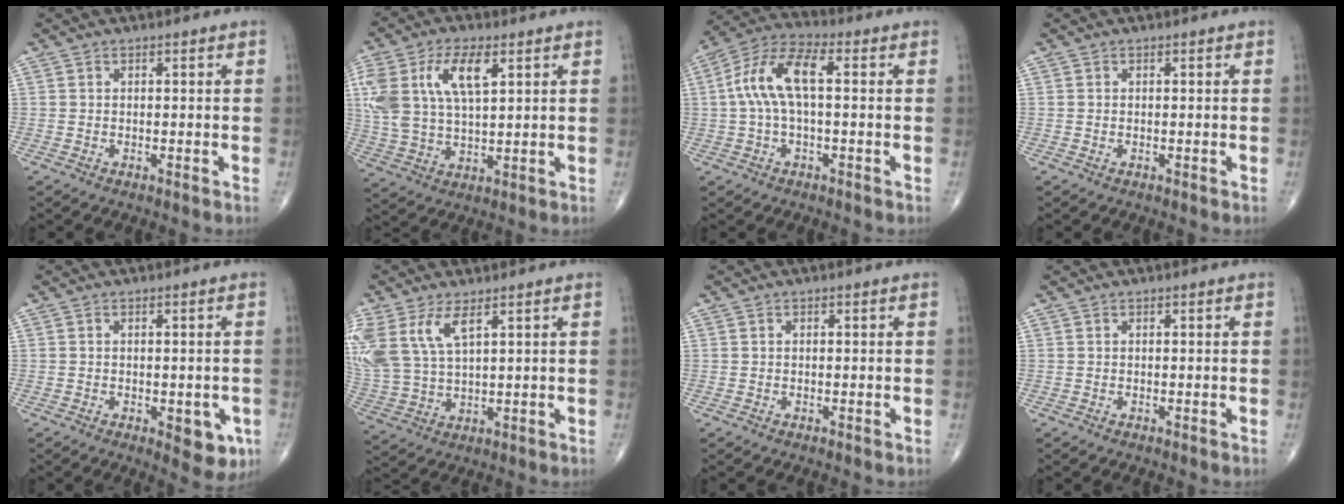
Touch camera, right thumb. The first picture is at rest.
{"total": 14.2, "force": [5.1, 6.7, 11.5], "torque": [-0.239, 0.001, 0.102]}
{"total": 11.1, "force": [0.9, 4.6, 10.0], "torque": [-0.216, 0.038, 0.010]}
{"total": 0.0}
{"total": 6.2, "force": [-2.1, 2.9, 5.1], "torque": [-0.038, -0.004, -0.019]}
{"total": 12.3, "force": [5.7, 5.6, 9.4], "torque": [-0.222, -0.011, 0.124]}
{"total": 0.0}
{"total": 0.0}